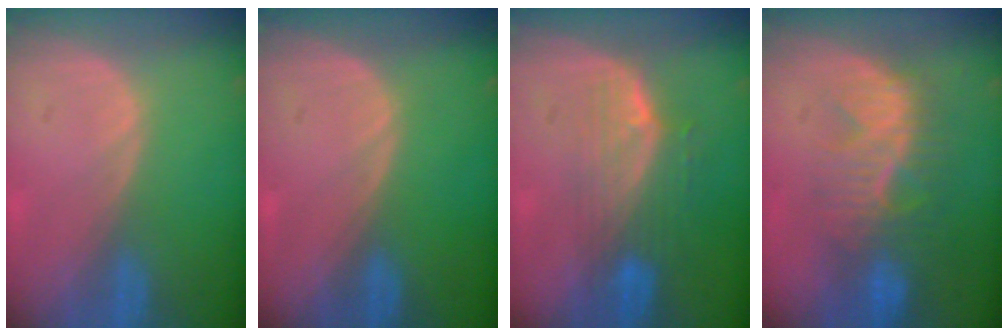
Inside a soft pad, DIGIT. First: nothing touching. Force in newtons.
{"total": 0.0}
{"total": 7.3, "press": 6.5, "slide": 3.3}
{"total": 9.3, "press": 8.4, "slide": 3.9}